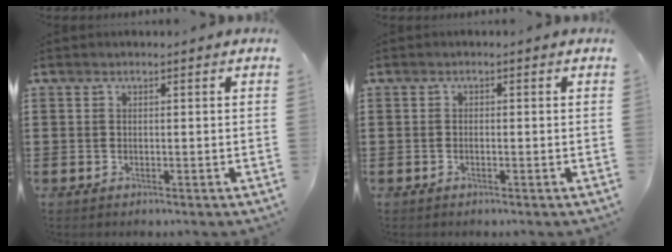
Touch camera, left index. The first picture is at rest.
{"total": 0.6, "force": [-0.5, 0.2, 0.3], "torque": [-0.008, -0.003, -0.008]}